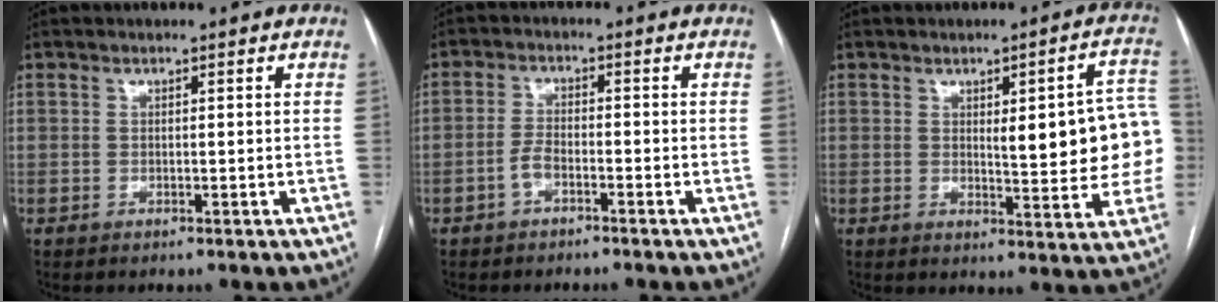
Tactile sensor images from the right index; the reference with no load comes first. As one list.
[{"total": 2.5, "force": [-1.6, 0.9, 1.7], "torque": [-0.036, 0.006, -0.033]}, {"total": 12.8, "force": [0.9, 3.2, 12.4], "torque": [-0.137, 0.014, 0.011]}]